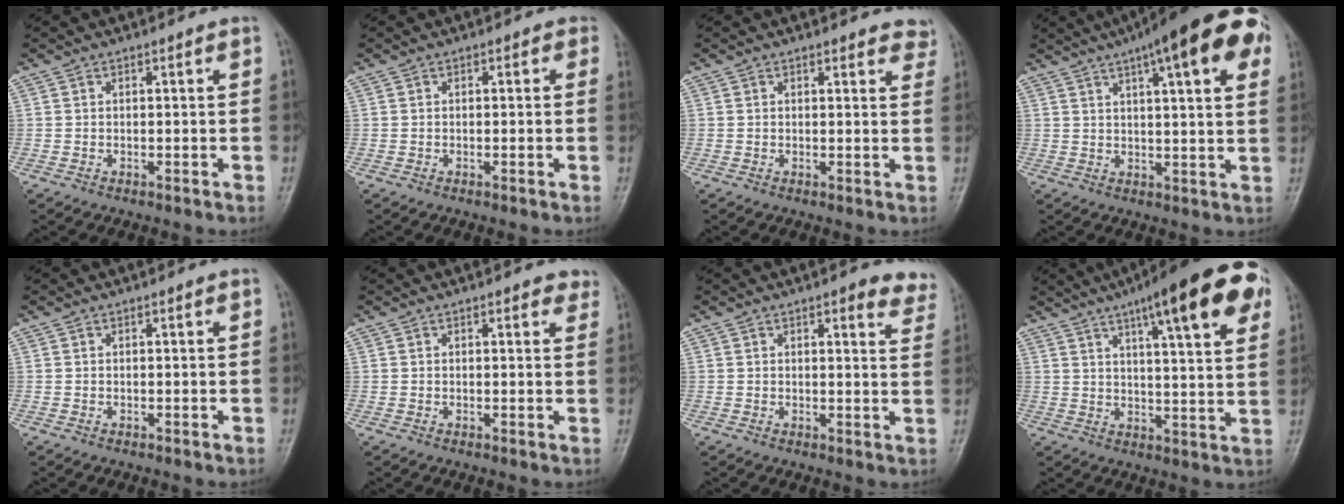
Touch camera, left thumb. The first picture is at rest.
{"total": 0.7, "force": [0.2, 0.6, 0.3], "torque": [0.014, 0.003, -0.010]}
{"total": 4.0, "force": [3.5, 1.5, 1.2], "torque": [0.015, -0.015, 0.025]}
{"total": 20.1, "force": [10.0, 5.2, 16.5], "torque": [-0.221, 0.009, 0.130]}
{"total": 0.0}
{"total": 2.6, "force": [1.9, 1.2, 1.2], "torque": [0.009, -0.004, 0.015]}
{"total": 6.3, "force": [4.8, 2.1, 3.5], "torque": [-0.012, -0.021, 0.042]}
{"total": 19.9, "force": [10.2, 4.4, 16.5], "torque": [-0.213, -0.012, 0.139]}